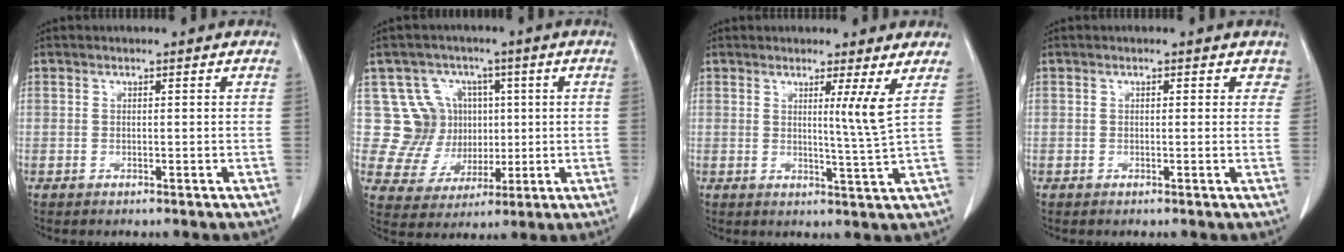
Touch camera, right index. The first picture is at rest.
{"total": 9.9, "force": [2.3, 9.4, 2.0], "torque": [-0.025, 0.035, 0.056]}
{"total": 4.0, "force": [1.7, -1.5, 3.3], "torque": [-0.050, -0.019, 0.032]}
{"total": 2.0, "force": [1.1, 1.2, 1.1], "torque": [0.001, 0.005, 0.008]}